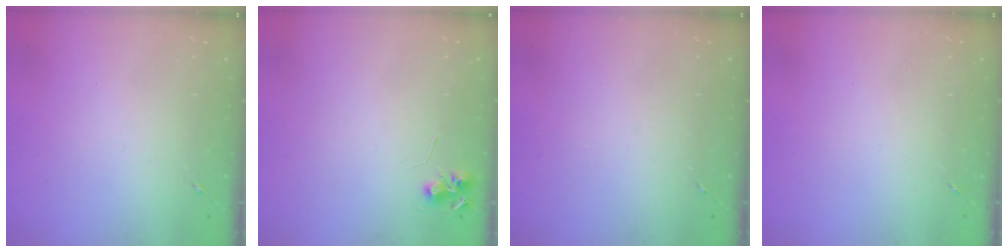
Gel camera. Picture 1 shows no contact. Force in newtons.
{"total": 6.0, "press": 6.0, "slide": 0.4}
{"total": 0.0}
{"total": 0.0}